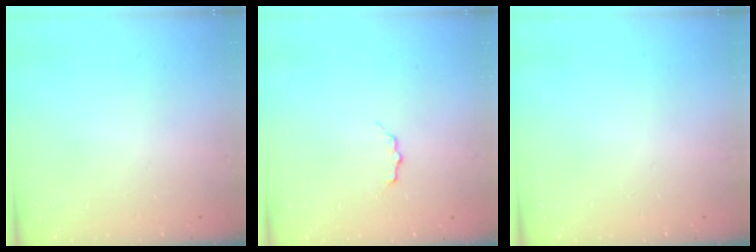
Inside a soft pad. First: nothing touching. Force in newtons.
{"total": 3.7, "press": 3.7, "slide": 0.4}
{"total": 0.0}